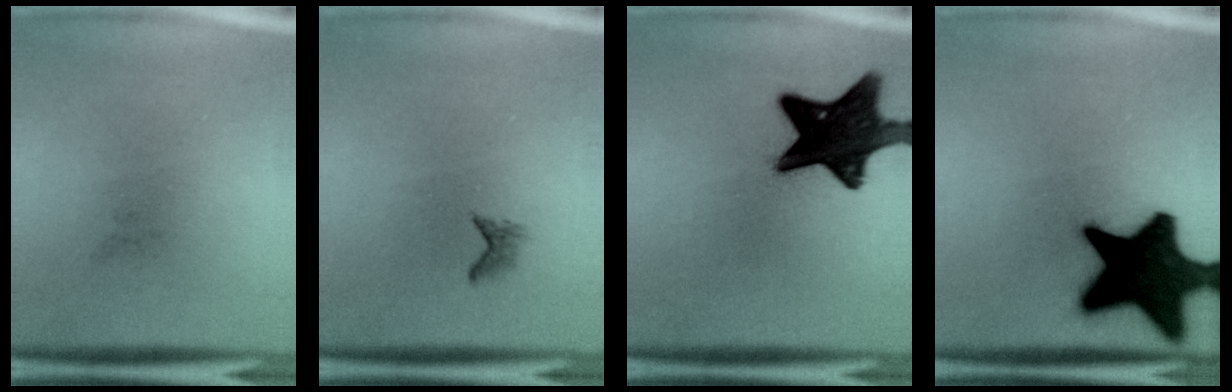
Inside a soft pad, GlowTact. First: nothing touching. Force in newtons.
{"total": 1.0}
{"total": 14.2}
{"total": 20.0}